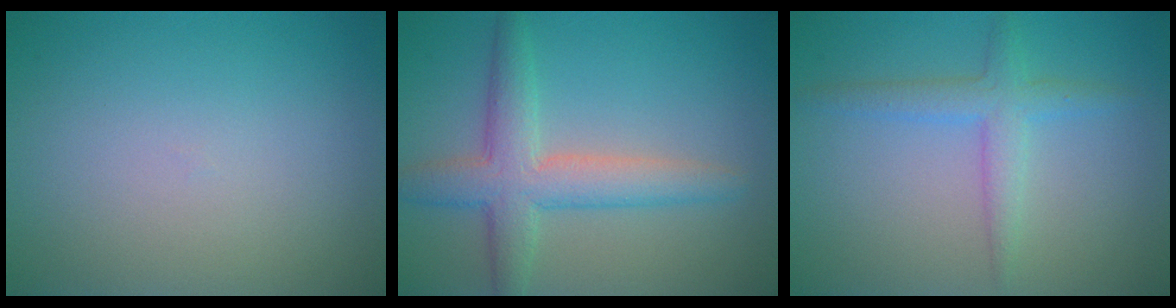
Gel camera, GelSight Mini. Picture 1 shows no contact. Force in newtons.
{"total": 5.0, "press": 5.0, "slide": 0.2}
{"total": 2.7, "press": 2.7, "slide": 0.1}